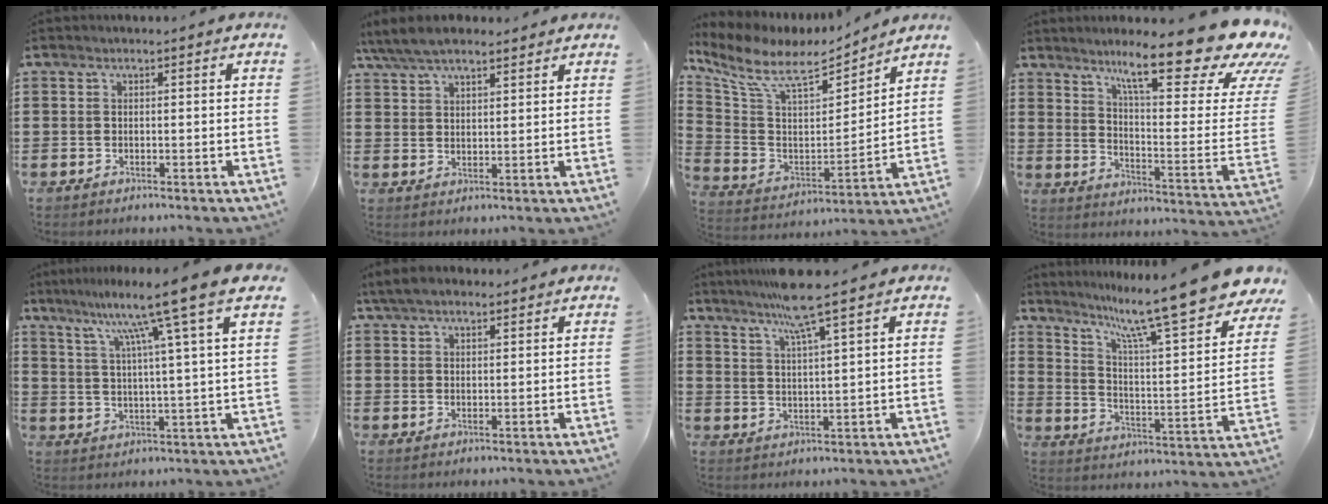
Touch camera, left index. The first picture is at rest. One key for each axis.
{"total": 6.1, "fx": 5.1, "fy": 2.0, "fz": 2.7, "tx": -0.067, "ty": -0.003, "tz": 0.096}
{"total": 9.6, "fx": 7.5, "fy": 3.4, "fz": 5.0, "tx": -0.133, "ty": -0.041, "tz": 0.128}
{"total": 18.2, "fx": 13.2, "fy": 2.5, "fz": 12.3, "tx": -0.209, "ty": -0.084, "tz": 0.211}
{"total": 10.2, "fx": 6.9, "fy": -1.7, "fz": 7.2, "tx": -0.158, "ty": -0.031, "tz": 0.100}
{"total": 3.8, "fx": 3.1, "fy": 1.3, "fz": 1.7, "tx": -0.041, "ty": 0.003, "tz": 0.058}
{"total": 7.3, "fx": 5.6, "fy": -0.7, "fz": 4.6, "tx": -0.104, "ty": -0.012, "tz": 0.097}
{"total": 13.2, "fx": 10.9, "fy": -0.2, "fz": 7.5, "tx": -0.157, "ty": -0.080, "tz": 0.172}